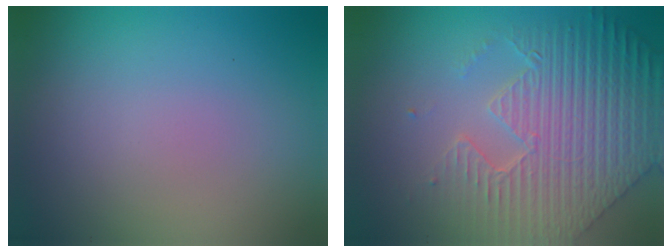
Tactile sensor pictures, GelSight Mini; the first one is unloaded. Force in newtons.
{"total": 7.8, "press": 6.3, "slide": 4.7}